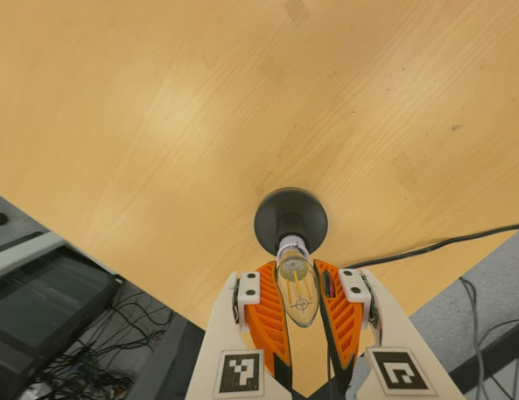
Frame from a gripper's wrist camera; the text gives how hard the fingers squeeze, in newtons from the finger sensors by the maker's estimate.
{"total": 22.2, "left": 25.6, "right": 18.8}